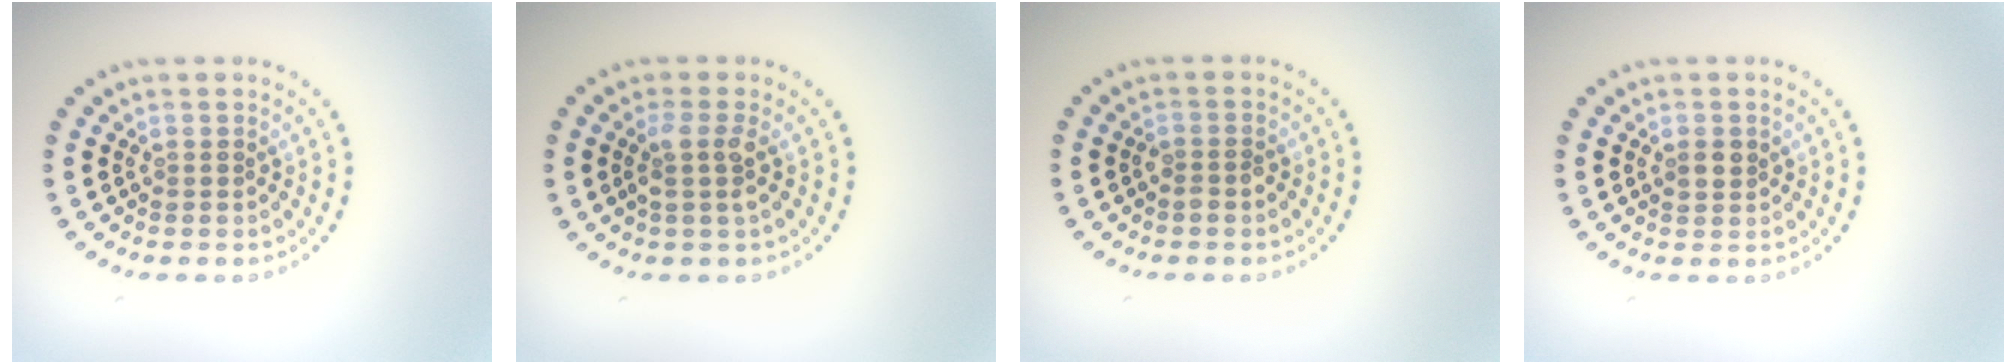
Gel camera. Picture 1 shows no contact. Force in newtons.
{"total": 2.0, "press": 1.6, "slide": 1.2}
{"total": 1.0, "press": 1.0, "slide": 0.4}
{"total": 1.3, "press": 1.2, "slide": 0.3}